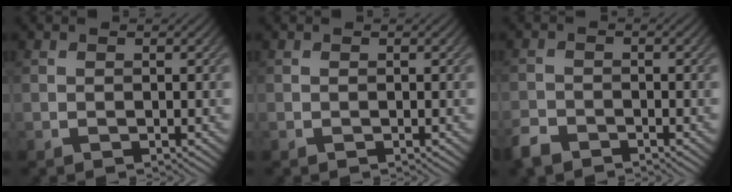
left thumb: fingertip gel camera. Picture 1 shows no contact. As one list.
[{"total": 0.0}, {"total": 2.9, "force": [-2.5, 1.1, 0.9], "torque": [-0.021, -0.007, -0.058]}]